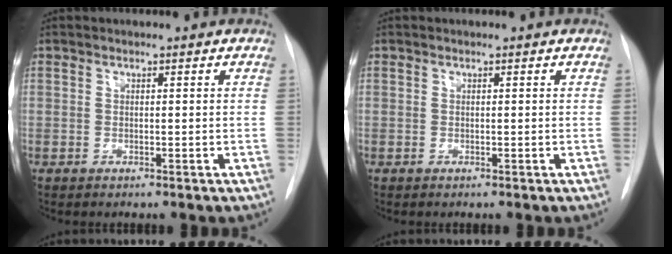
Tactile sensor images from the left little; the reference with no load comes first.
{"total": 0.0}